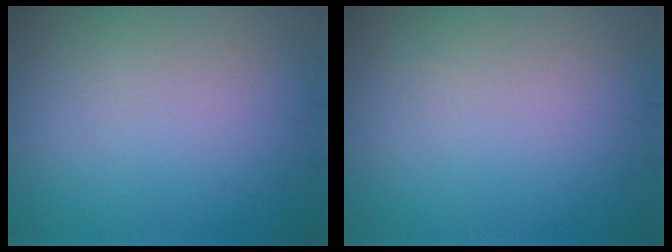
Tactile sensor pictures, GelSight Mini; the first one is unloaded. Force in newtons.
{"total": 0.0}